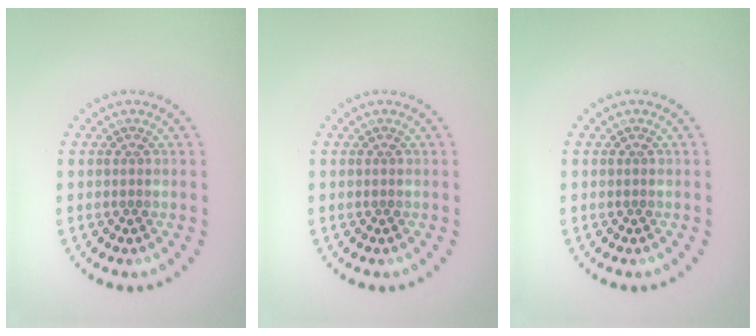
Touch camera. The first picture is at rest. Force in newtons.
{"total": 0.0}
{"total": 0.0}